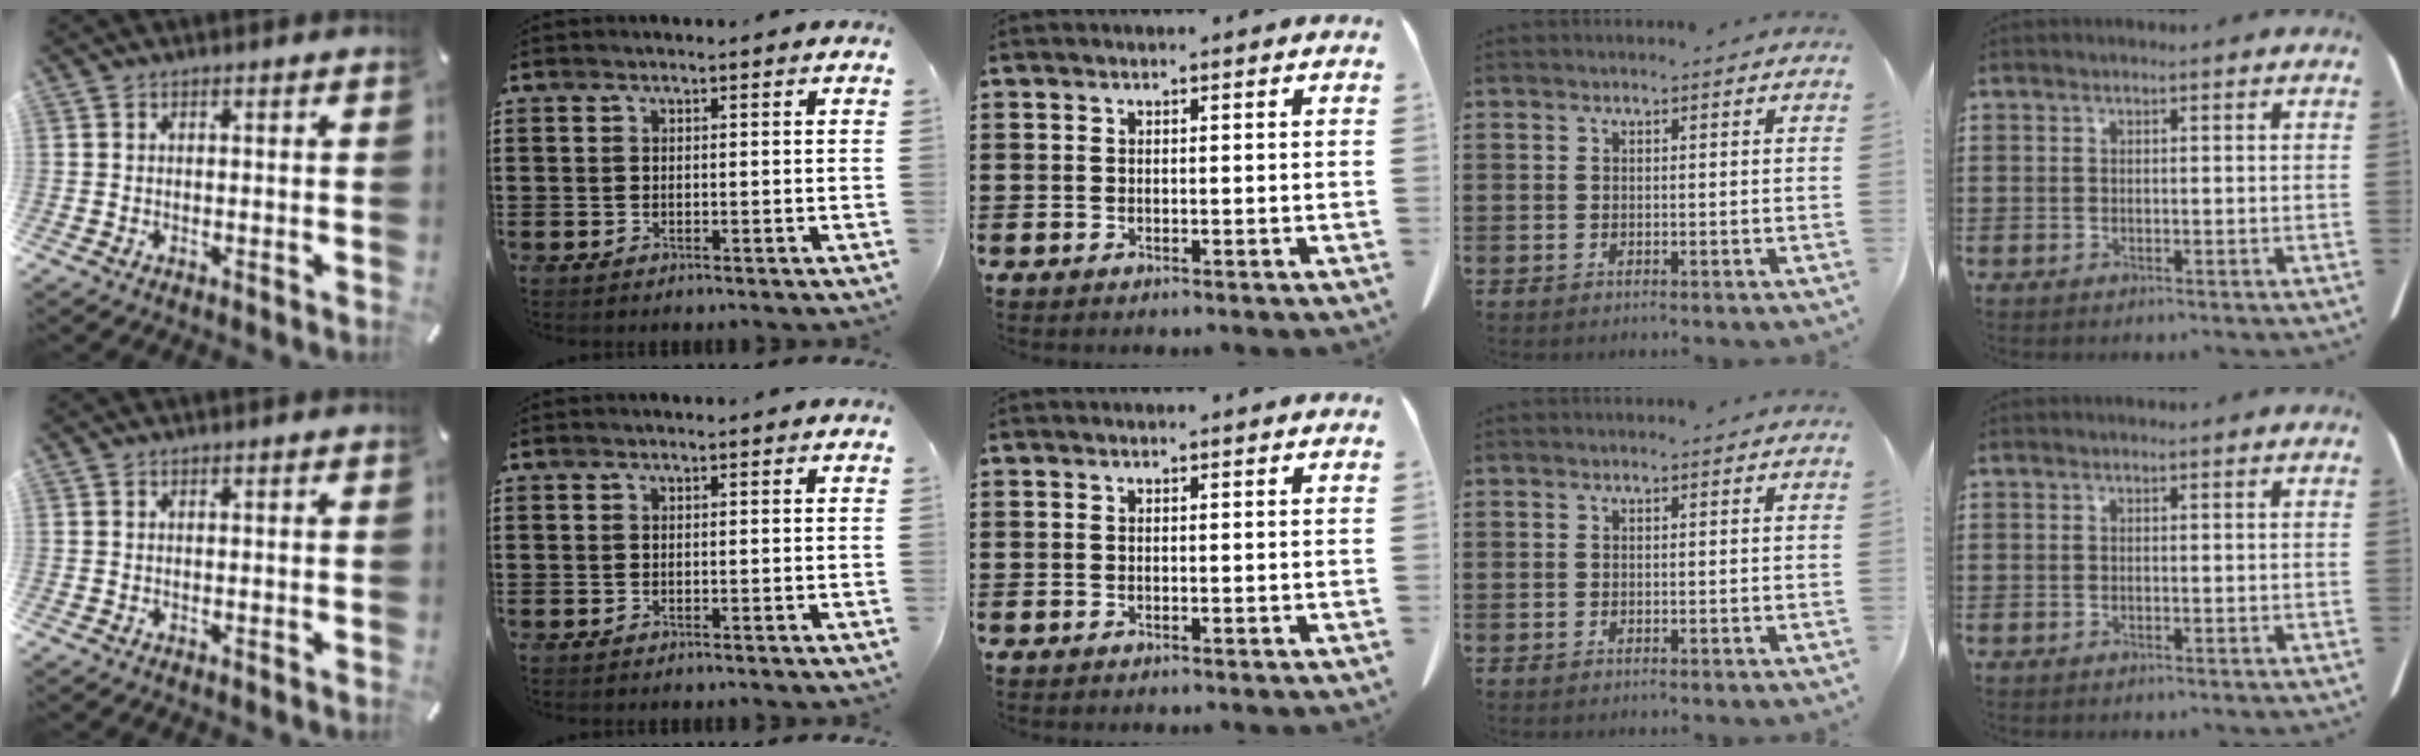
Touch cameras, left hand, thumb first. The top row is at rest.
{}